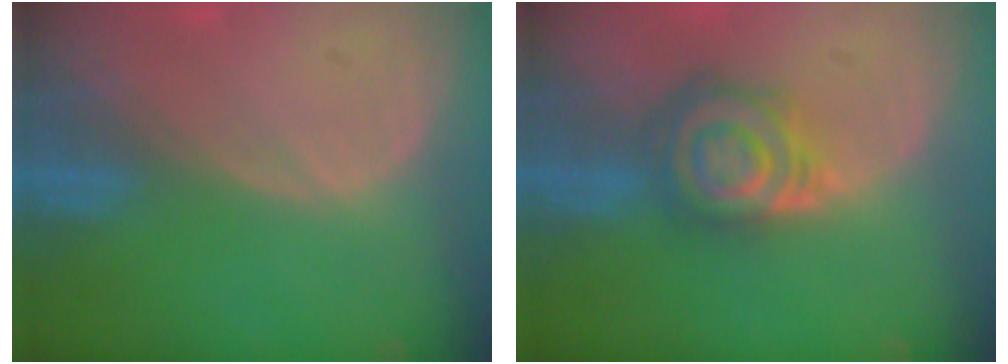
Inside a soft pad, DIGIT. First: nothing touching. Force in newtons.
{"total": 7.2, "press": 6.7, "slide": 2.8}